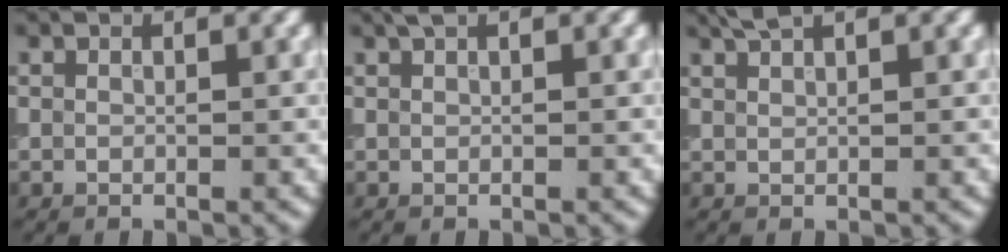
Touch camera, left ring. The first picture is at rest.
{"total": 0.8, "force": [0.5, 0.2, 0.6], "torque": [-0.011, 0.003, 0.010]}
{"total": 1.5, "force": [1.2, 0.3, 0.8], "torque": [-0.013, 0.003, 0.024]}